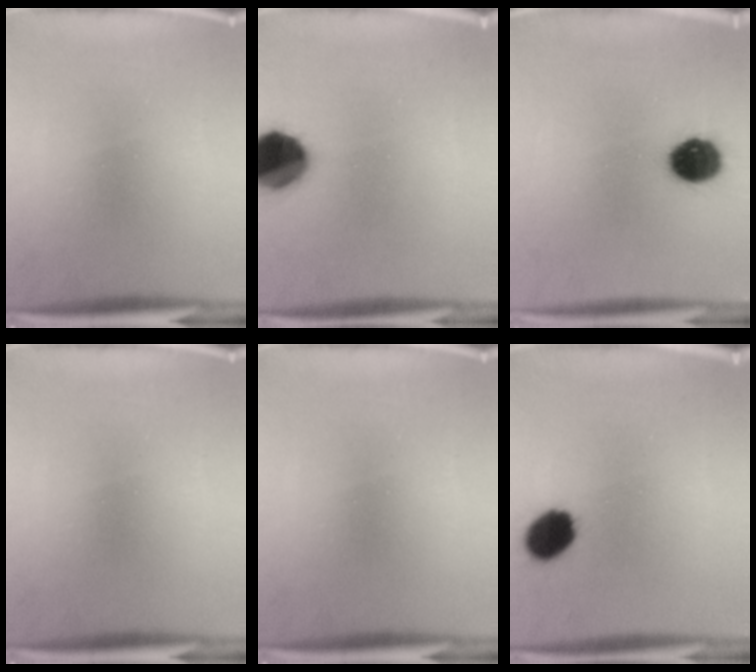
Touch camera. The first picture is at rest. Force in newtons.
{"total": 14.1}
{"total": 9.9}
{"total": 0.0}
{"total": 0.0}
{"total": 8.4}